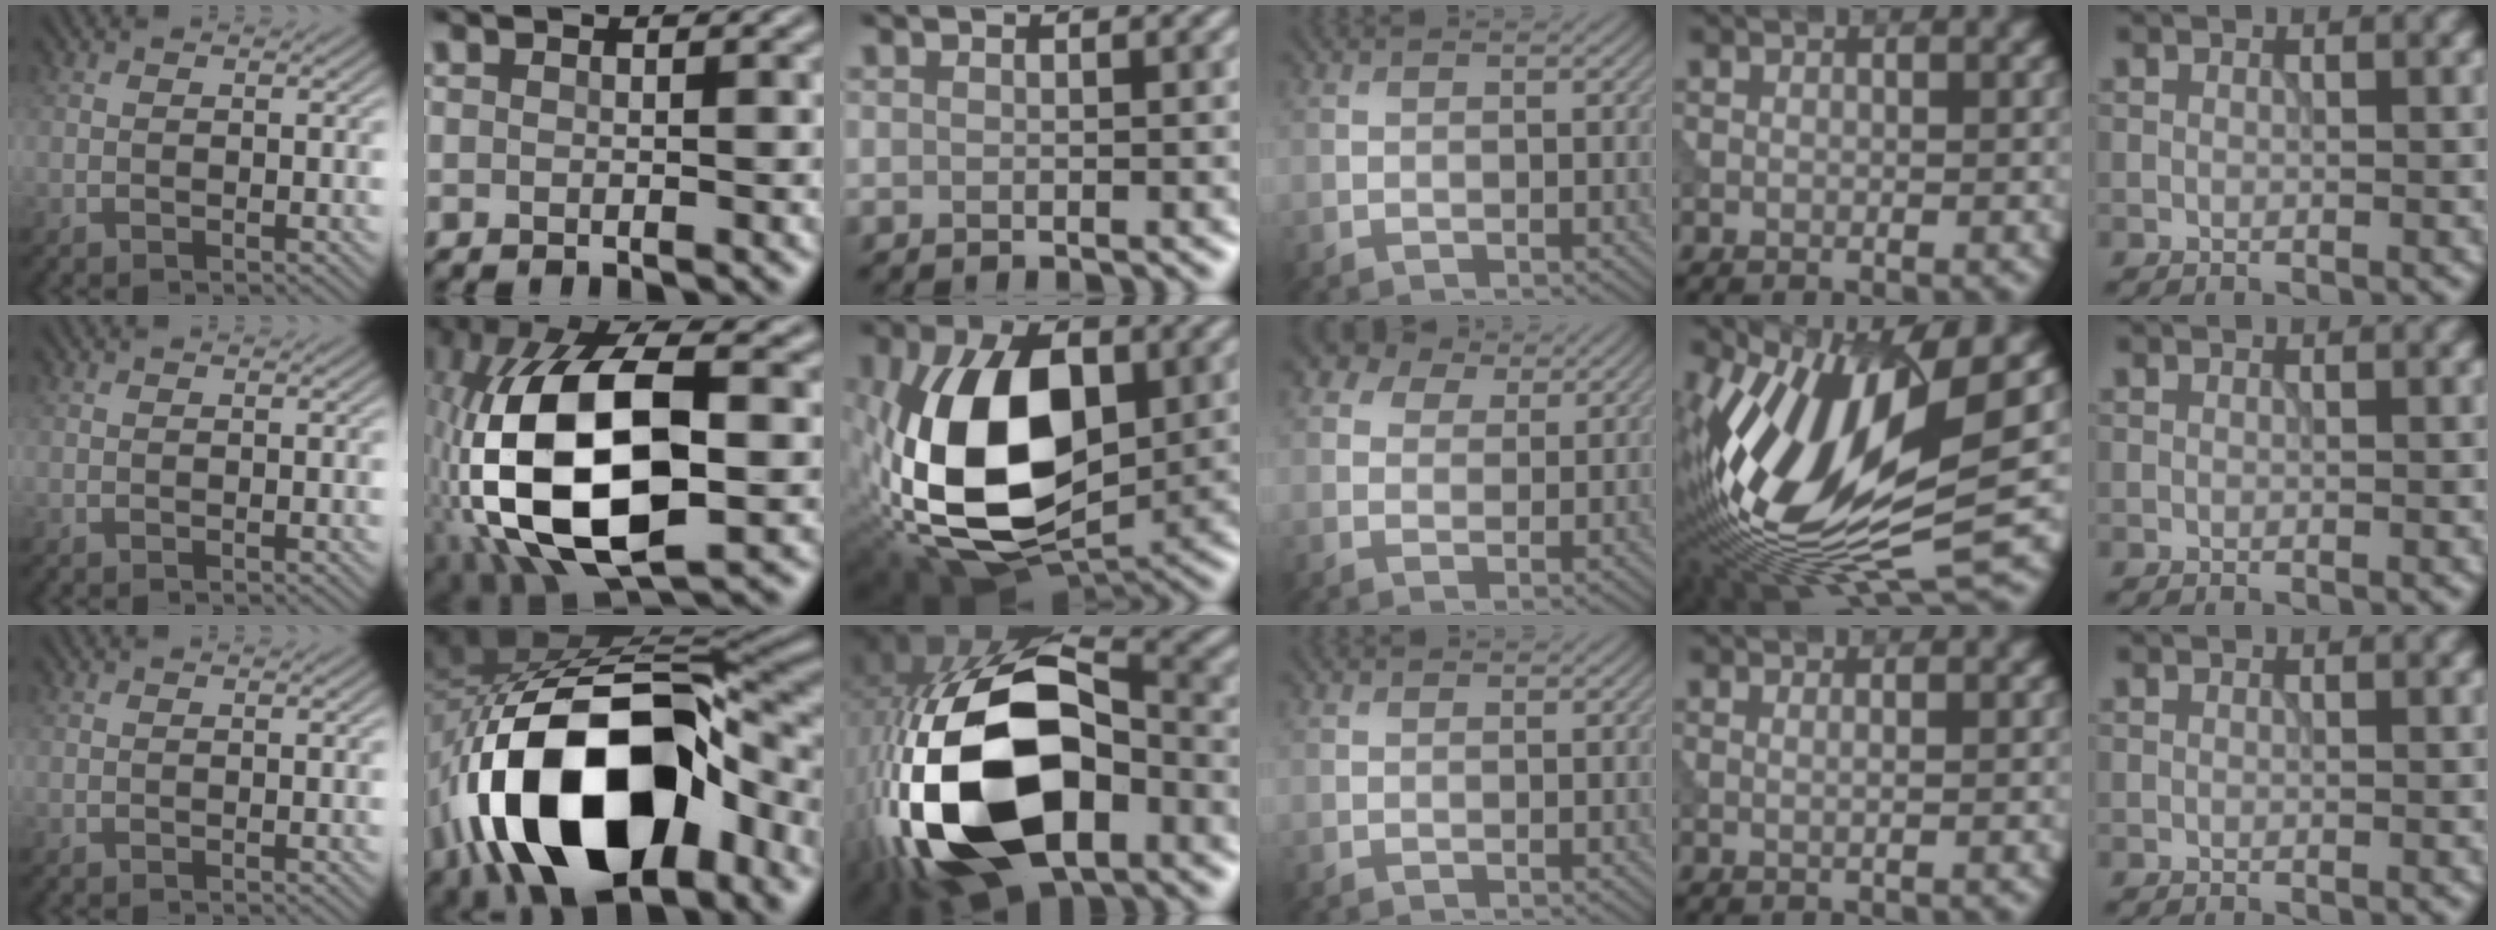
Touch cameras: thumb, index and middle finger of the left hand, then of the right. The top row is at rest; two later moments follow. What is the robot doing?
{"motion": "insert", "object": "power adapter"}